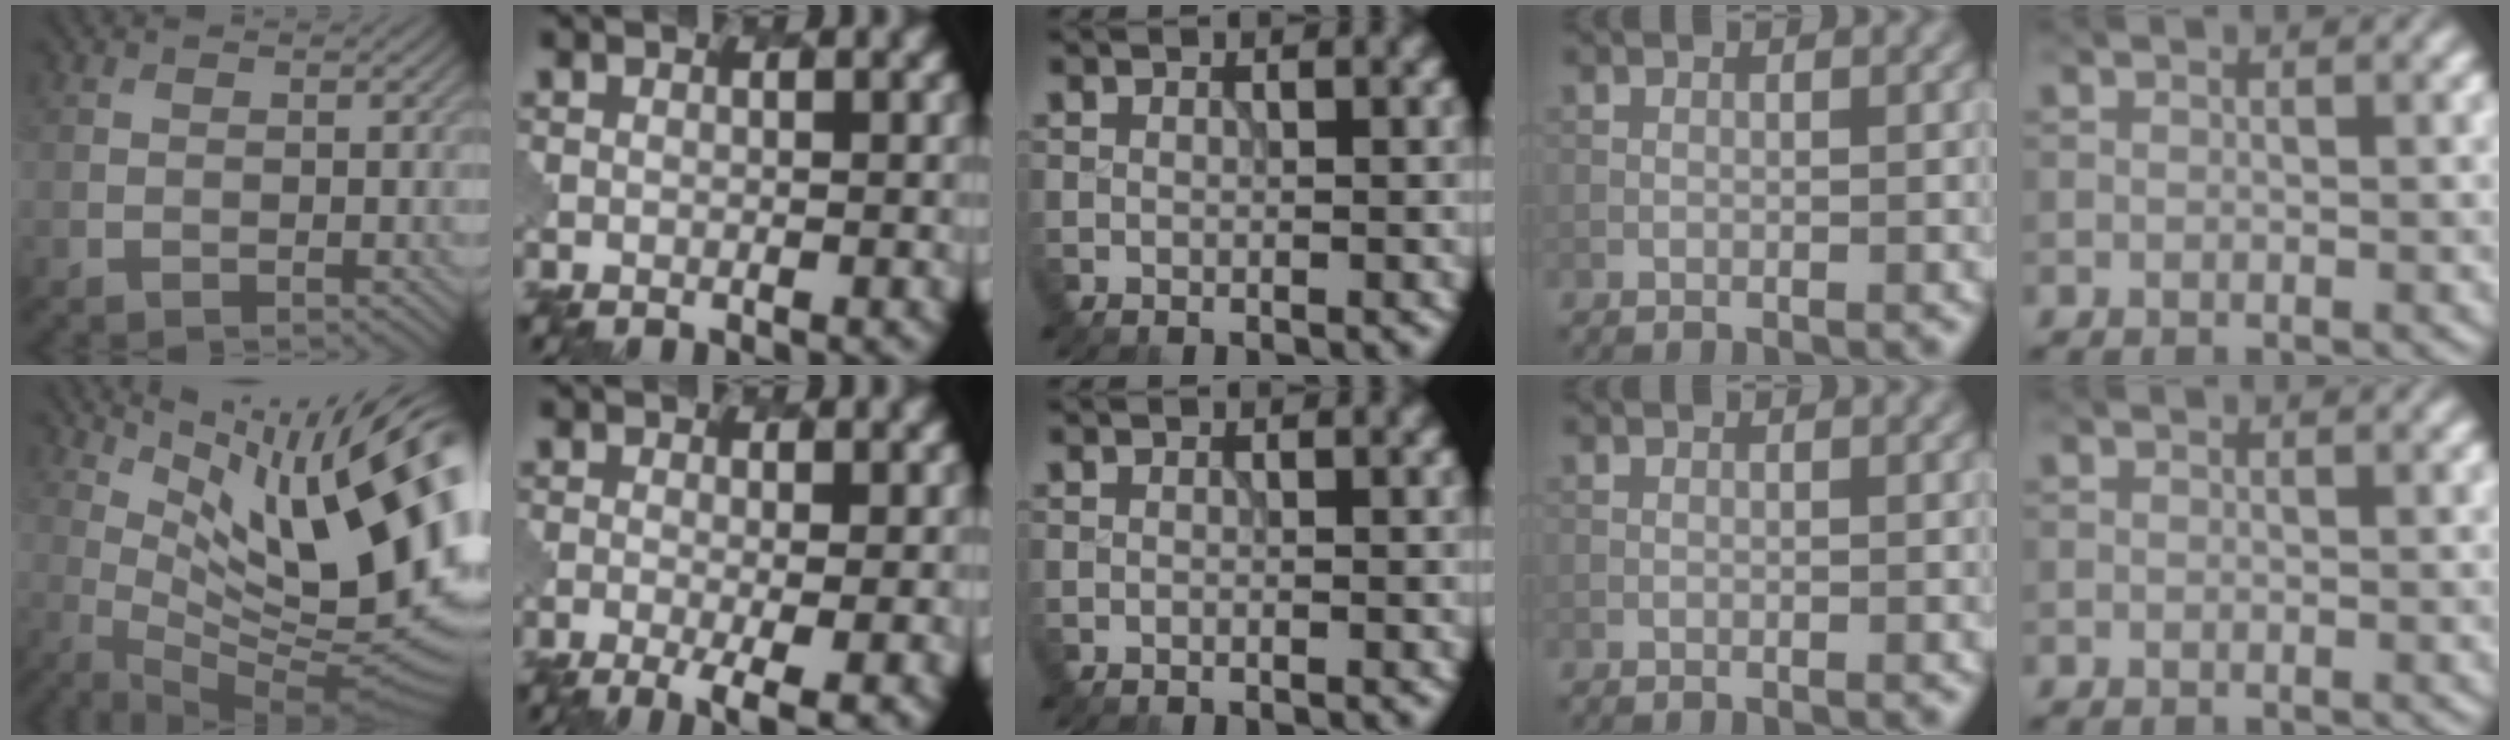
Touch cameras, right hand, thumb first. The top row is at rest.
{"thumb": {"total": 18.9, "force": [6.1, 5.4, 17.0], "torque": [-0.250, 0.018, 0.119]}, "index": {"total": 5.7, "force": [-2.0, 1.8, 5.0], "torque": [-0.078, -0.013, -0.019]}}